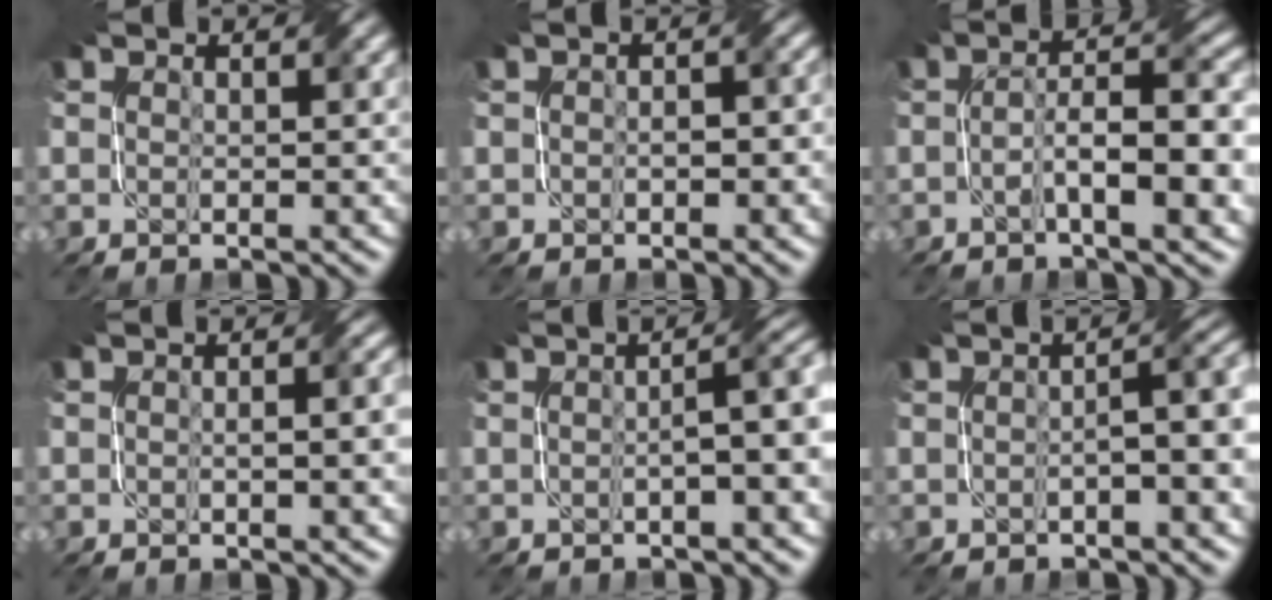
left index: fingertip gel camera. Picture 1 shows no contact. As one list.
[{"total": 2.1, "force": [-0.1, 1.3, 1.7], "torque": [-0.019, 0.005, -0.004]}, {"total": 7.0, "force": [-1.8, 1.7, 6.5], "torque": [-0.106, 0.009, -0.032]}, {"total": 3.1, "force": [0.0, 1.1, 2.9], "torque": [-0.037, 0.005, 0.002]}, {"total": 4.8, "force": [0.0, 1.3, 4.7], "torque": [-0.050, 0.018, 0.000]}, {"total": 4.3, "force": [-0.4, 1.1, 4.2], "torque": [-0.052, 0.018, -0.009]}]